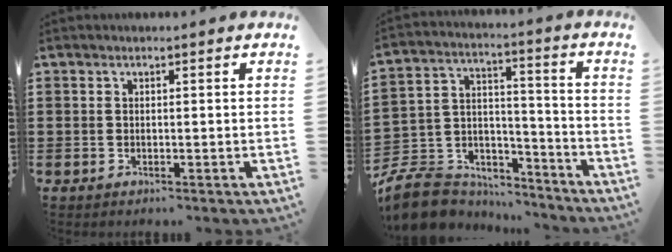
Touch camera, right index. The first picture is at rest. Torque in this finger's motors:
{"motor_torque": [-2.14, 0.00, -1.05, -0.21]}